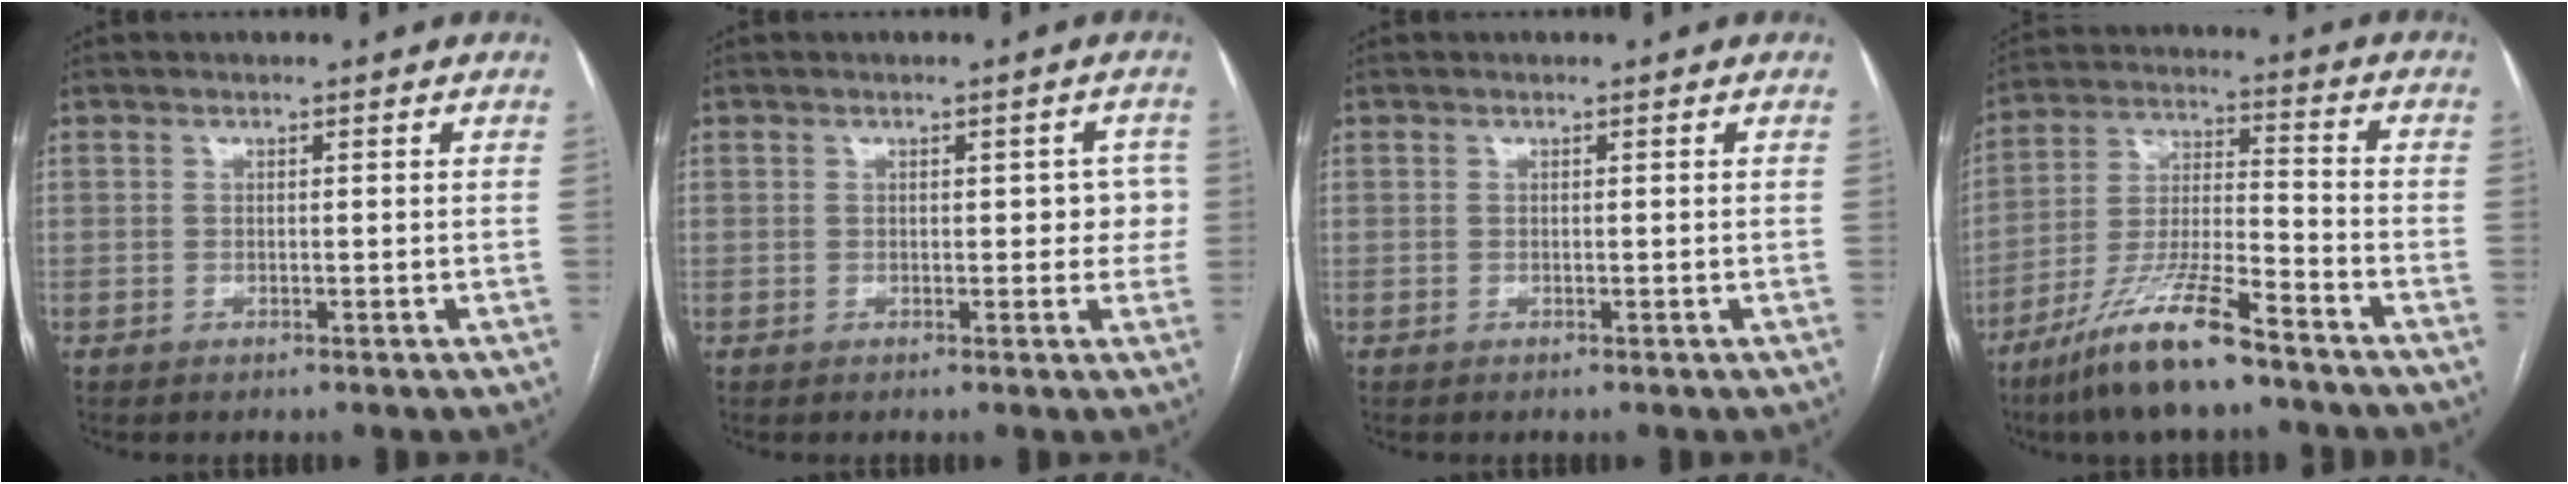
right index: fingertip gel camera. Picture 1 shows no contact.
{"total": 3.5, "force": [0.3, 2.1, 2.8], "torque": [-0.019, 0.021, 0.004]}
{"total": 0.0}
{"total": 13.5, "force": [-9.5, 1.8, 9.4], "torque": [-0.191, -0.017, -0.176]}